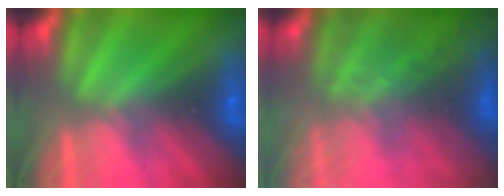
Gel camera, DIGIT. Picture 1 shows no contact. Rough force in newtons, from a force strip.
{"total": 7.7}